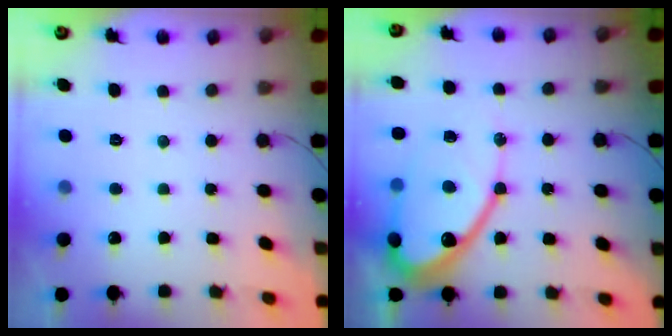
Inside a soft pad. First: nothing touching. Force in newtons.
{"total": 17.5, "press": 17.4, "slide": 1.8}